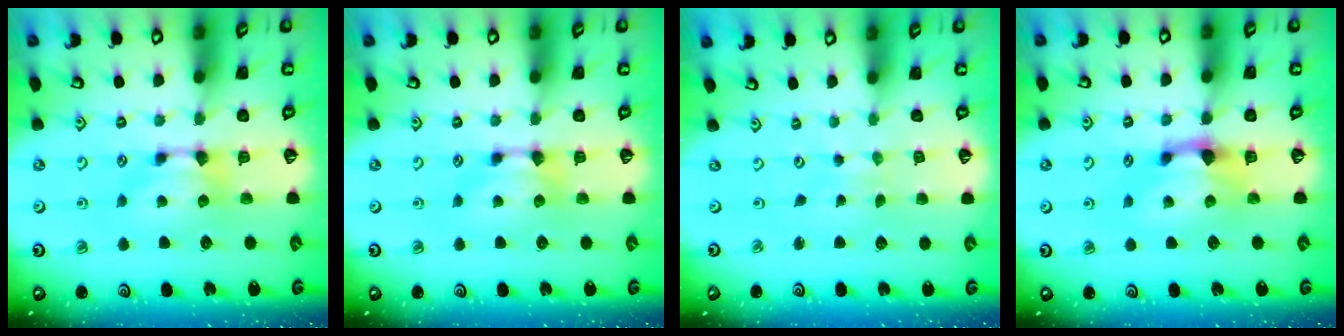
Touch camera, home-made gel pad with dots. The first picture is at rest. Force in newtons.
{"total": 0.0}
{"total": 5.1, "press": 5.1, "slide": 0.2}
{"total": 1.9, "press": 1.4, "slide": 1.3}